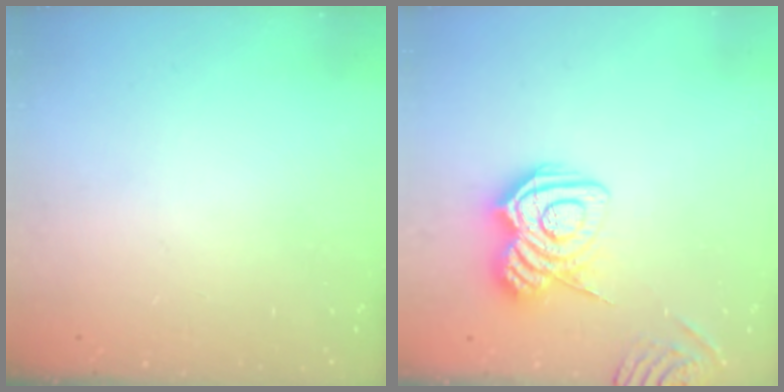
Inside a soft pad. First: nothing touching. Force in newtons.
{"total": 10.2, "press": 10.1, "slide": 1.4}